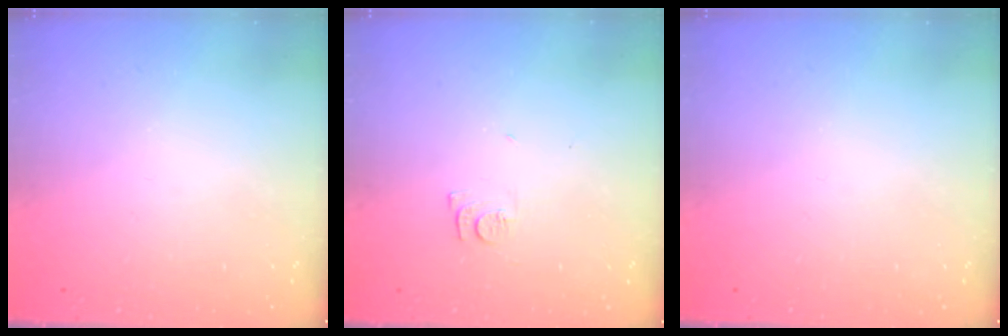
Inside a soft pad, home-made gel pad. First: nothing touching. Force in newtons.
{"total": 5.3, "press": 5.2, "slide": 0.6}
{"total": 0.0}